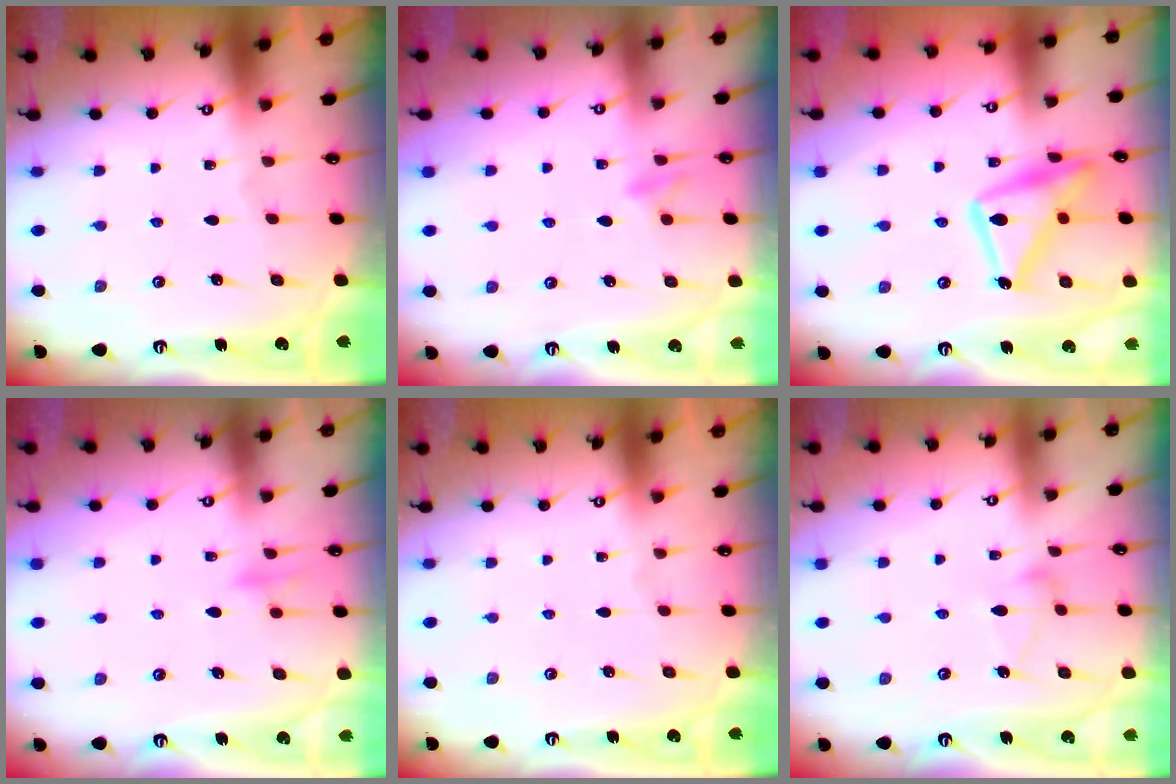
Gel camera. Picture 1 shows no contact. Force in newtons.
{"total": 8.8, "press": 8.6, "slide": 1.8}
{"total": 18.9, "press": 18.9, "slide": 1.2}
{"total": 9.0, "press": 9.0, "slide": 0.8}
{"total": 0.0}
{"total": 6.9, "press": 6.8, "slide": 0.4}